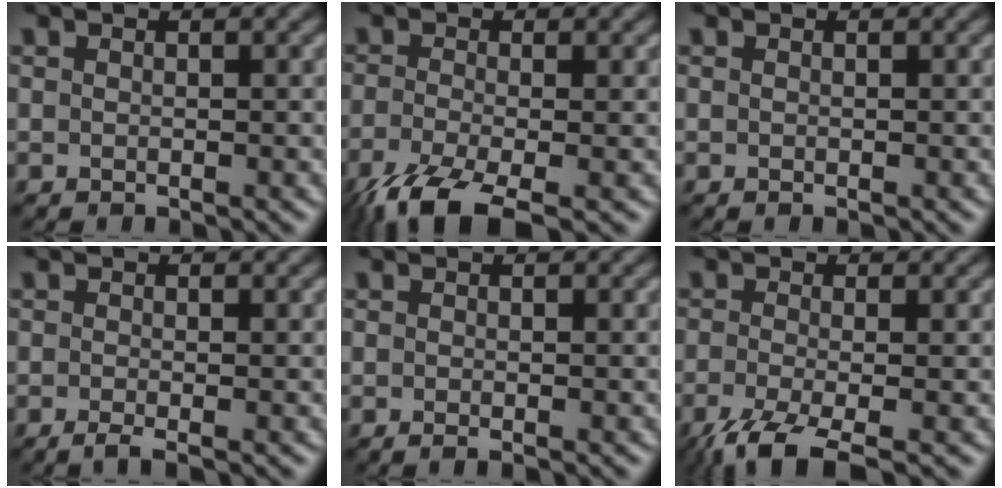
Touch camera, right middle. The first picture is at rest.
{"total": 6.7, "force": [-4.2, 2.0, 4.8], "torque": [-0.103, -0.021, -0.087]}
{"total": 0.0}
{"total": 1.6, "force": [-0.8, 0.3, 1.3], "torque": [-0.022, -0.007, -0.019]}
{"total": 0.7, "force": [-0.3, 0.1, 0.7], "torque": [-0.011, -0.008, -0.004]}
{"total": 5.3, "force": [-3.2, 1.4, 4.0], "torque": [-0.077, -0.014, -0.068]}